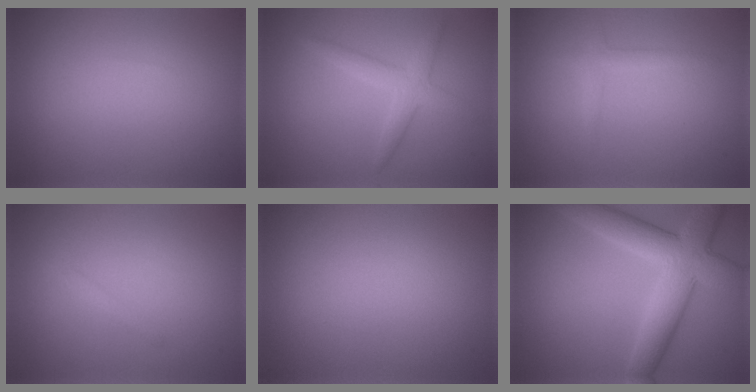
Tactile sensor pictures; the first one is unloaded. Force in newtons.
{"total": 2.6, "press": 2.6, "slide": 0.2}
{"total": 1.3, "press": 1.3, "slide": 0.0}
{"total": 0.8, "press": 0.8, "slide": 0.1}
{"total": 0.0}
{"total": 7.6, "press": 7.6, "slide": 0.5}